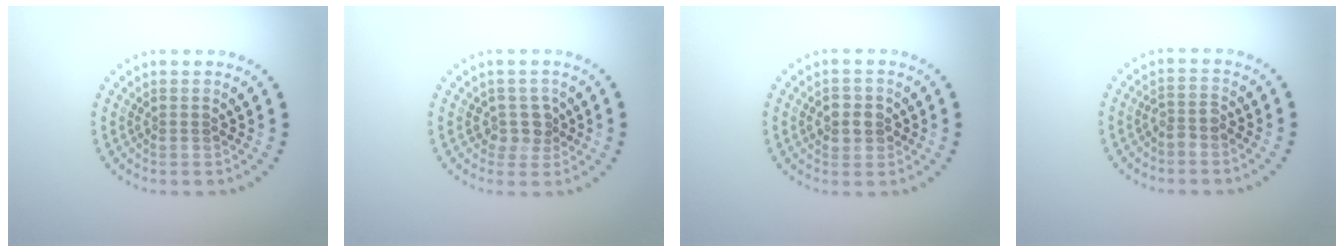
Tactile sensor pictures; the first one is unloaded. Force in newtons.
{"total": 2.0, "press": 1.6, "slide": 1.2}
{"total": 2.2, "press": 2.2, "slide": 0.3}
{"total": 1.4, "press": 1.1, "slide": 0.9}